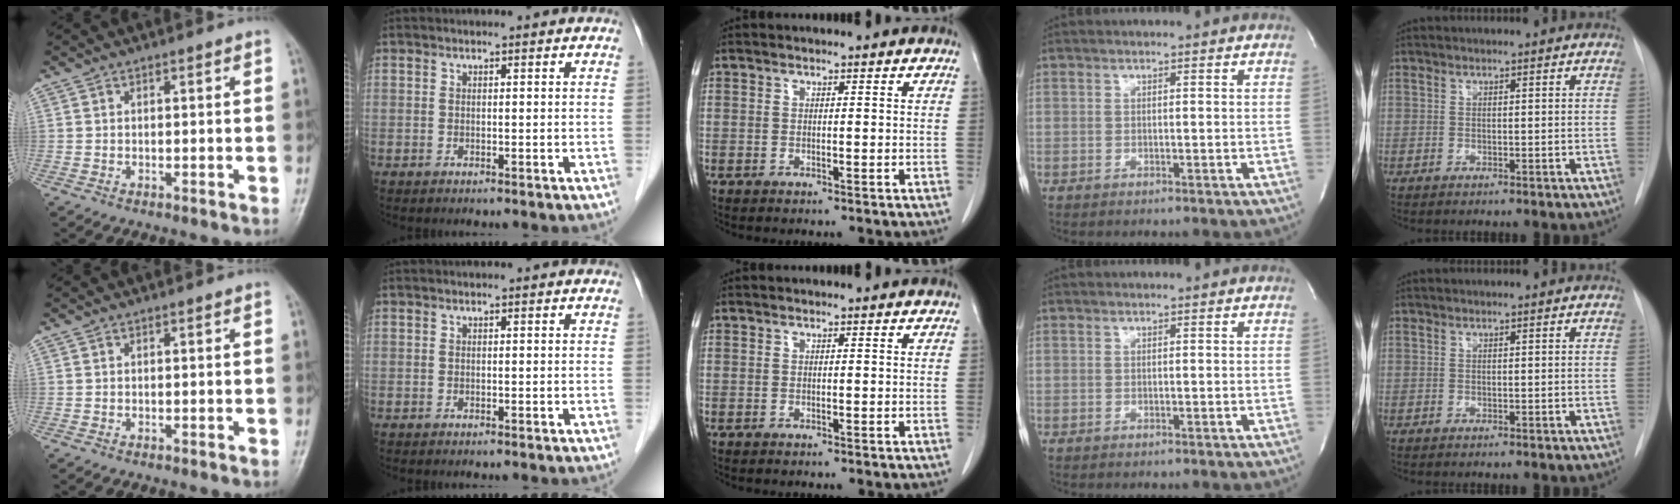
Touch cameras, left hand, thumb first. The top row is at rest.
{}